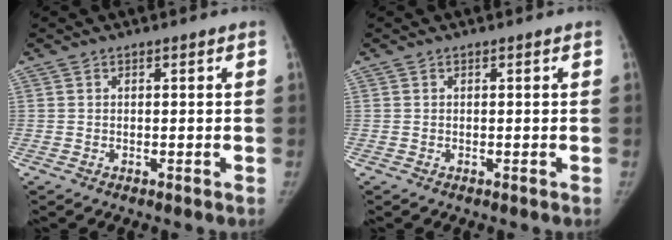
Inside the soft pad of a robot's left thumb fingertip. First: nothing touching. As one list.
[{"total": 0.0}]